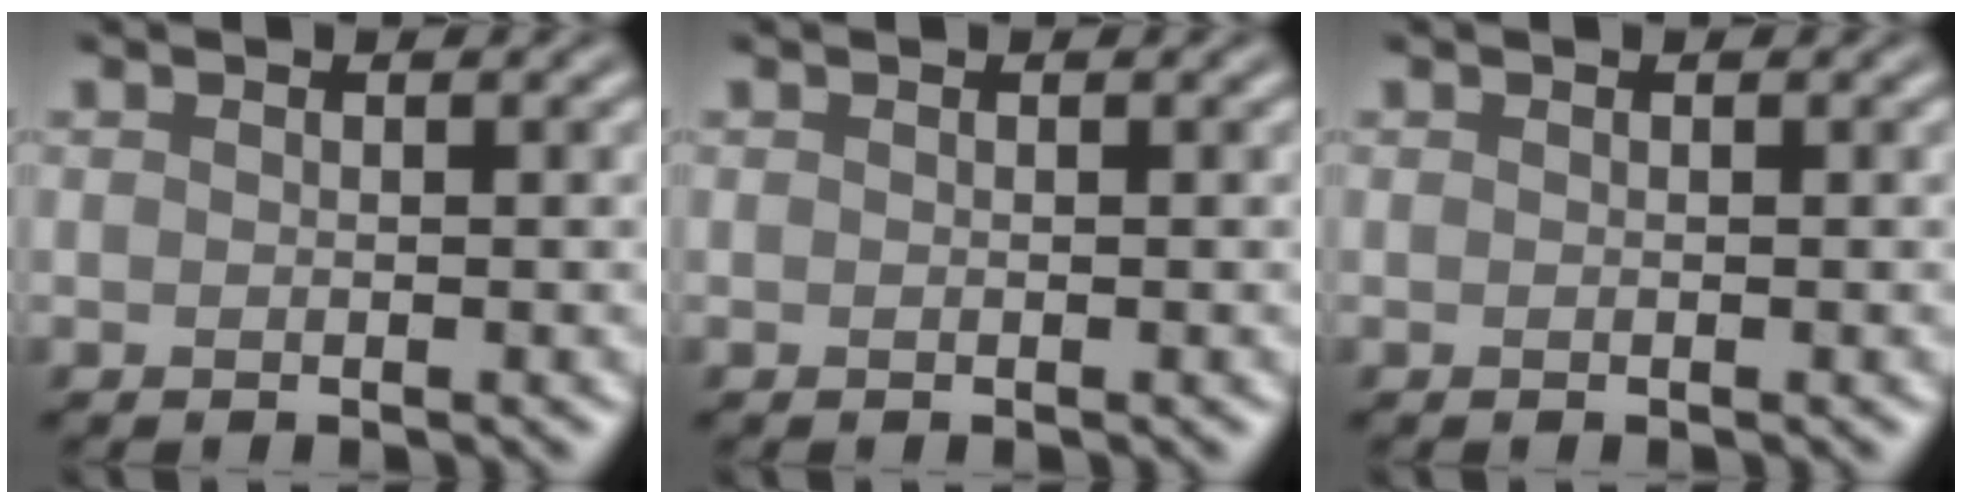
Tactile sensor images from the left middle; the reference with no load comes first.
{"total": 0.0}
{"total": 0.0}